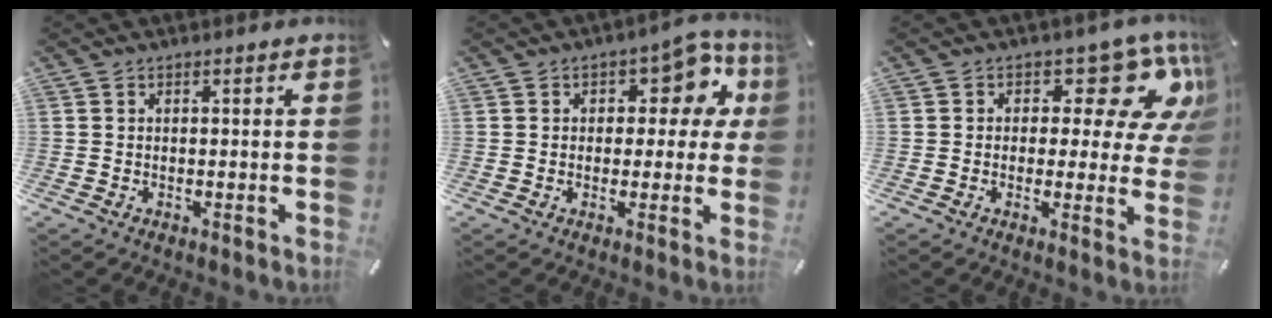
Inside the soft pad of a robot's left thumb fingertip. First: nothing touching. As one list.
[{"total": 9.7, "force": [3.6, 6.2, 6.5], "torque": [-0.071, -0.016, 0.057]}, {"total": 11.6, "force": [5.7, 6.4, 7.9], "torque": [-0.092, -0.042, 0.094]}]